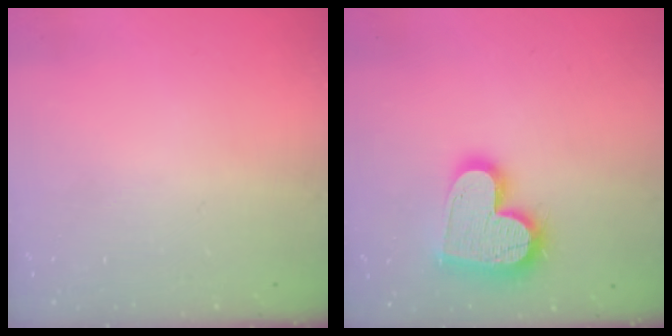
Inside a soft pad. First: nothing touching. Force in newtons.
{"total": 16.7, "press": 16.7, "slide": 1.1}